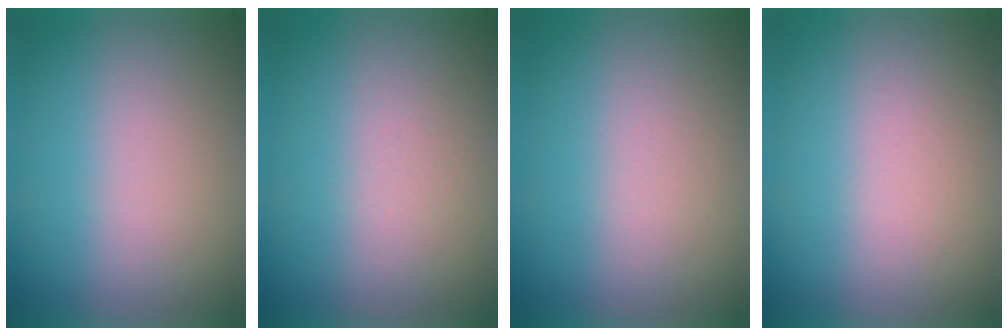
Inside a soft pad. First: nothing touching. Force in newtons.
{"total": 2.7}
{"total": 2.5}
{"total": 1.4}